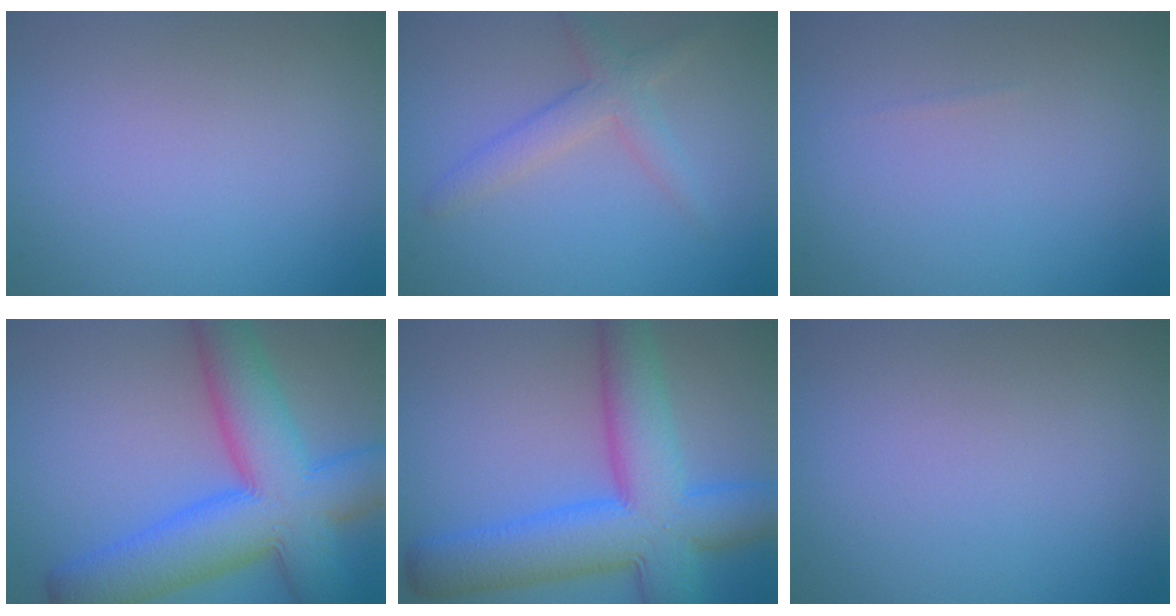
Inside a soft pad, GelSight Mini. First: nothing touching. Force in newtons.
{"total": 2.8, "press": 2.8, "slide": 0.2}
{"total": 0.0}
{"total": 11.8, "press": 11.8, "slide": 0.3}
{"total": 10.8, "press": 10.7, "slide": 0.5}
{"total": 0.0}